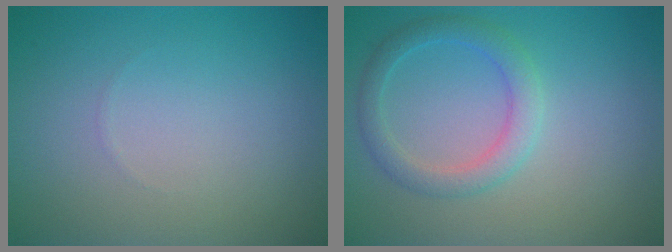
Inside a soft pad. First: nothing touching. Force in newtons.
{"total": 2.7, "press": 2.7, "slide": 0.1}